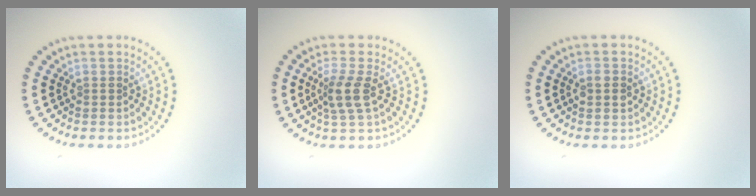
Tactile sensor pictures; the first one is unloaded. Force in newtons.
{"total": 2.6, "press": 2.0, "slide": 1.7}
{"total": 1.7, "press": 1.7, "slide": 0.1}